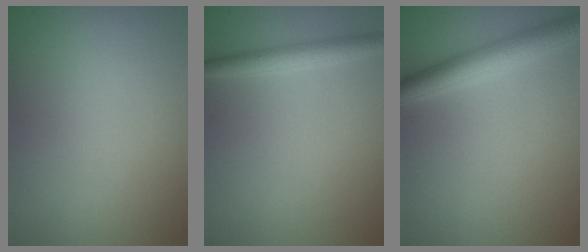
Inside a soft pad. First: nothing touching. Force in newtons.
{"total": 2.3, "press": 2.3, "slide": 0.1}
{"total": 3.8, "press": 3.8, "slide": 0.2}